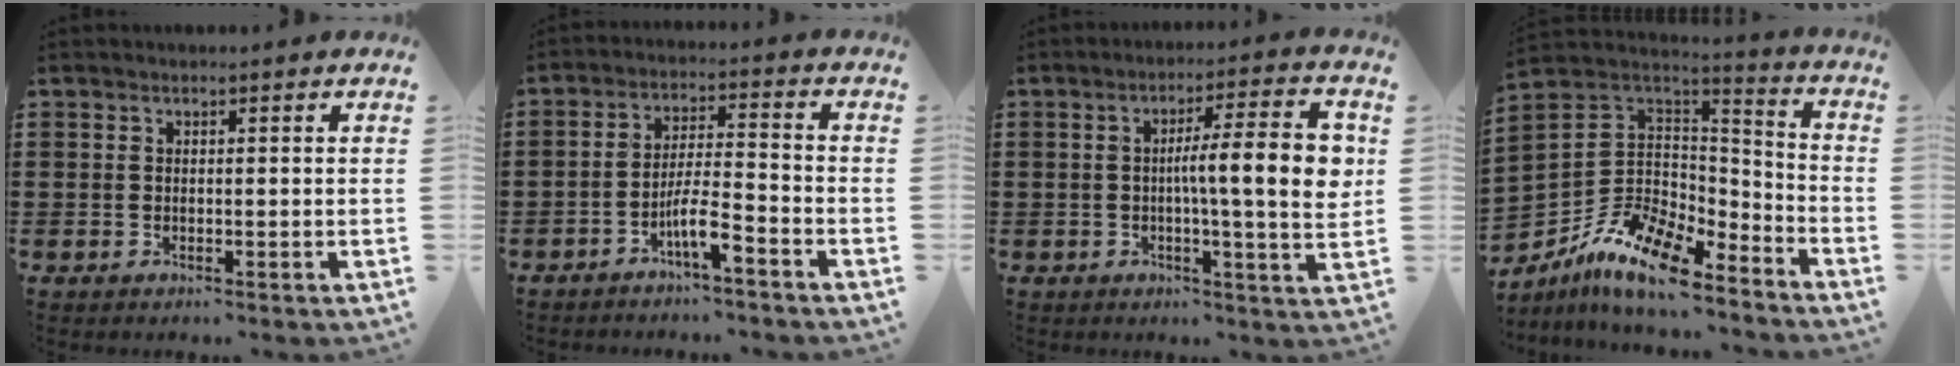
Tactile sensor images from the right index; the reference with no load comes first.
{"total": 5.9, "force": [-3.9, 0.6, 4.3], "torque": [-0.094, -0.005, -0.076]}
{"total": 11.0, "force": [1.0, 1.8, 10.8], "torque": [-0.162, -0.006, 0.005]}
{"total": 11.9, "force": [-8.1, 5.4, 6.9], "torque": [-0.152, 0.017, -0.155]}